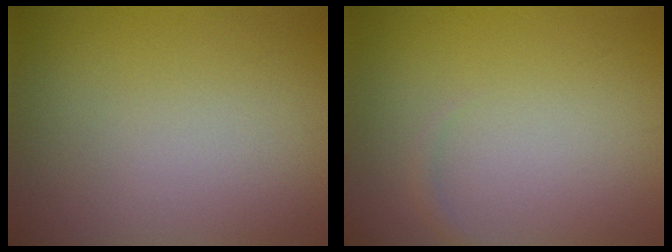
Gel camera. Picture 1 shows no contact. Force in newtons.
{"total": 0.6, "press": 0.6, "slide": 0.0}